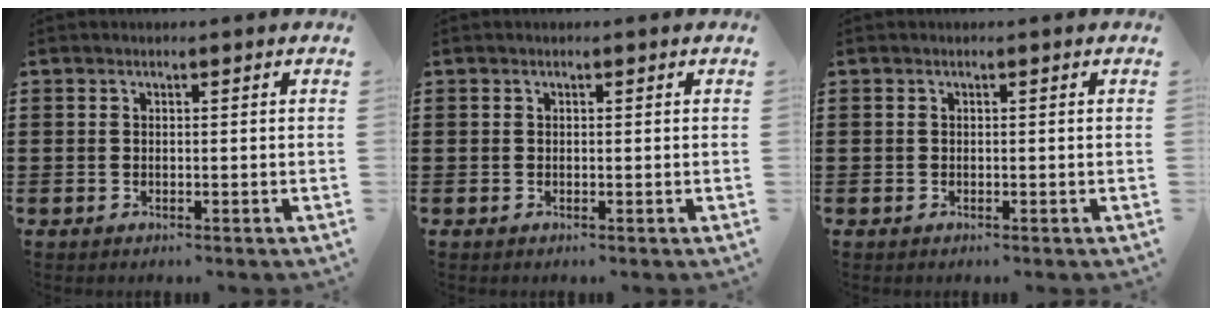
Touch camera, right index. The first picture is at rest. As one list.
[{"total": 0.0}, {"total": 0.0}]